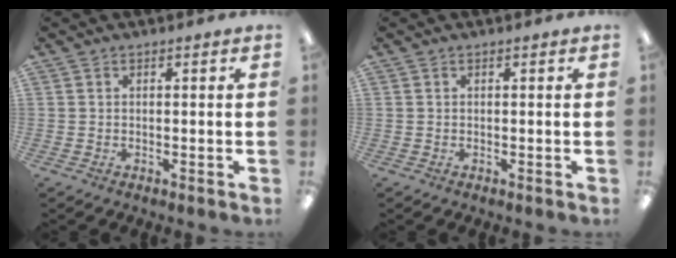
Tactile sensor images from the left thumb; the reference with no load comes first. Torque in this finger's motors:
{"motor_torque": [0.00, 0.00, -0.17, 0.17, 0.00]}